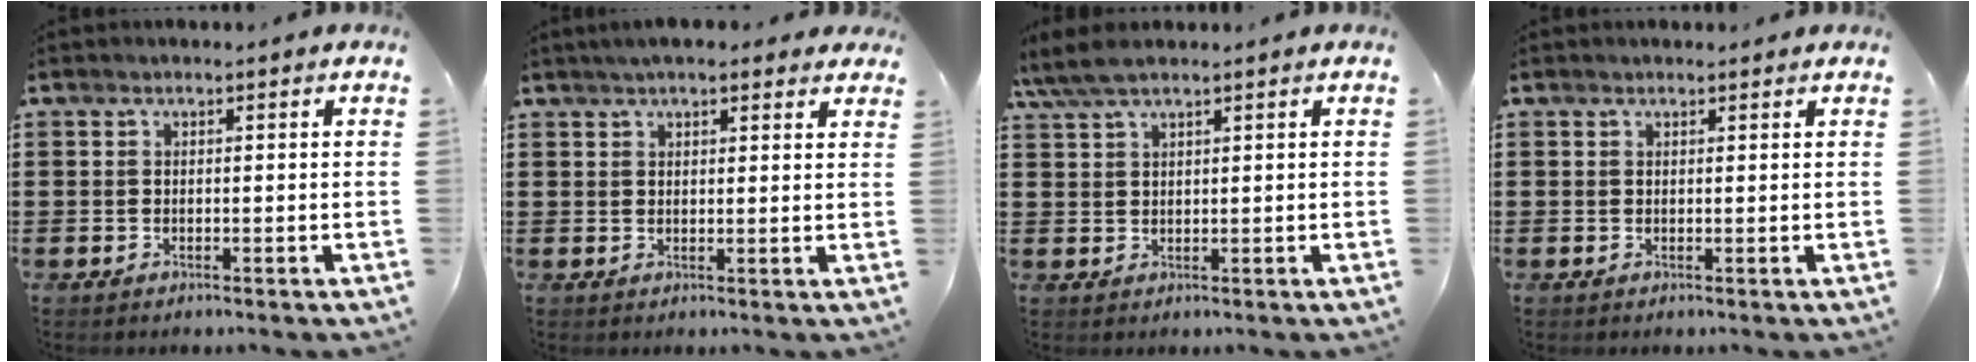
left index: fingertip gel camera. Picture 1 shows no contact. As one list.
[{"total": 3.6, "force": [2.8, 1.0, 1.9], "torque": [-0.043, 0.005, 0.052]}, {"total": 4.4, "force": [3.1, 0.8, 2.9], "torque": [-0.063, 0.004, 0.059]}, {"total": 0.6, "force": [0.5, 0.3, 0.1], "torque": [-0.003, 0.002, 0.011]}]